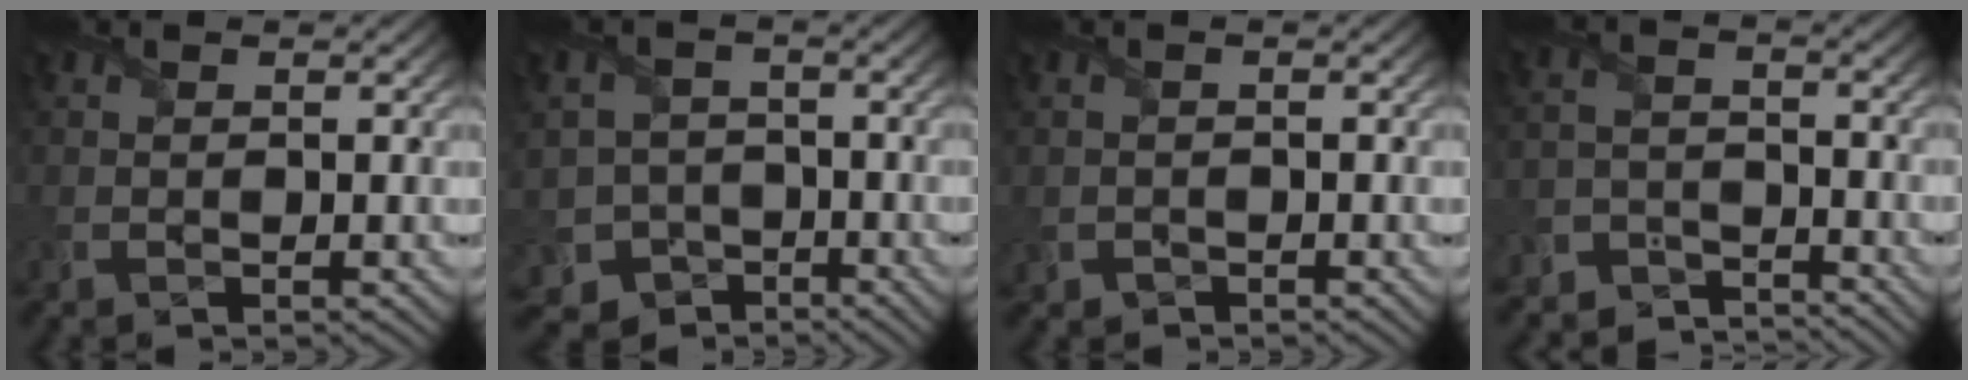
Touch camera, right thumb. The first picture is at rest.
{"total": 8.2, "force": [-4.6, 6.6, 1.6], "torque": [-0.045, -0.021, -0.095]}
{"total": 1.3, "force": [-0.8, 1.0, 0.1], "torque": [-0.003, -0.007, -0.016]}
{"total": 5.0, "force": [-4.9, 1.2, 0.1], "torque": [0.007, -0.004, -0.102]}